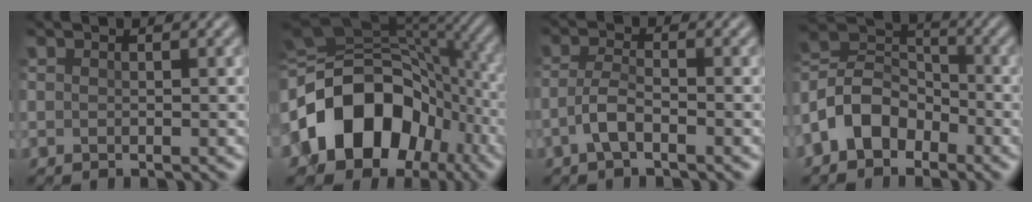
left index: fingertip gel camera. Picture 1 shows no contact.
{"total": 13.6, "force": [-4.3, 10.1, 8.1], "torque": [-0.150, 0.006, -0.087]}
{"total": 2.4, "force": [-1.5, 0.6, 1.8], "torque": [-0.042, 0.003, -0.031]}
{"total": 5.7, "force": [-3.6, 3.6, 2.6], "torque": [-0.049, 0.007, -0.079]}